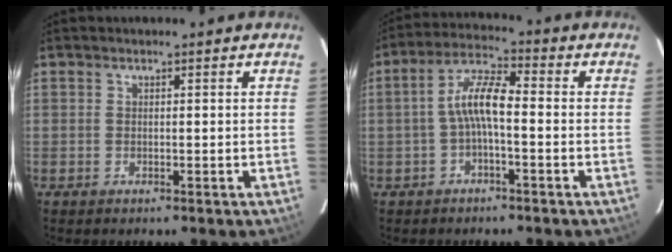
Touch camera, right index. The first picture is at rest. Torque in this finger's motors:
{"motor_torque": [0.75, -0.12, 0.51, 0.14]}